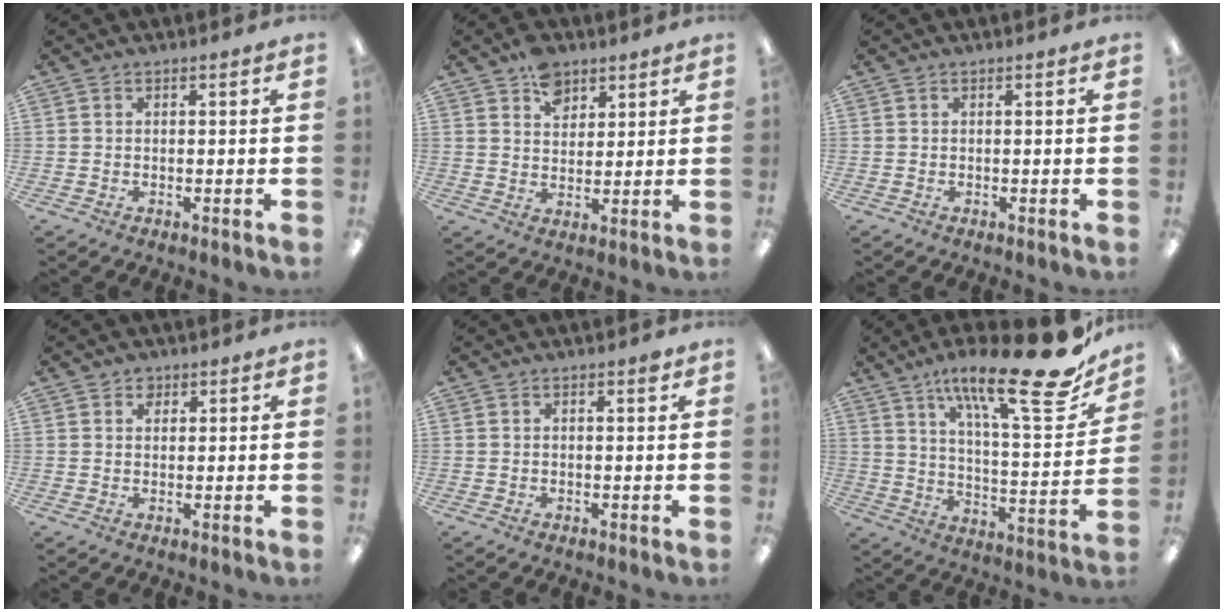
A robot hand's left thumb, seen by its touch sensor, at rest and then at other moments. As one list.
[{"total": 7.1, "force": [4.6, 4.6, 2.8], "torque": [-0.040, -0.014, 0.082]}, {"total": 0.0}, {"total": 2.0, "force": [1.4, 1.4, 0.5], "torque": [0.004, -0.005, 0.022]}, {"total": 1.0, "force": [0.7, 0.2, 0.7], "torque": [-0.008, -0.001, 0.009]}, {"total": 24.7, "force": [16.7, 6.2, 17.1], "torque": [-0.255, -0.111, 0.261]}]